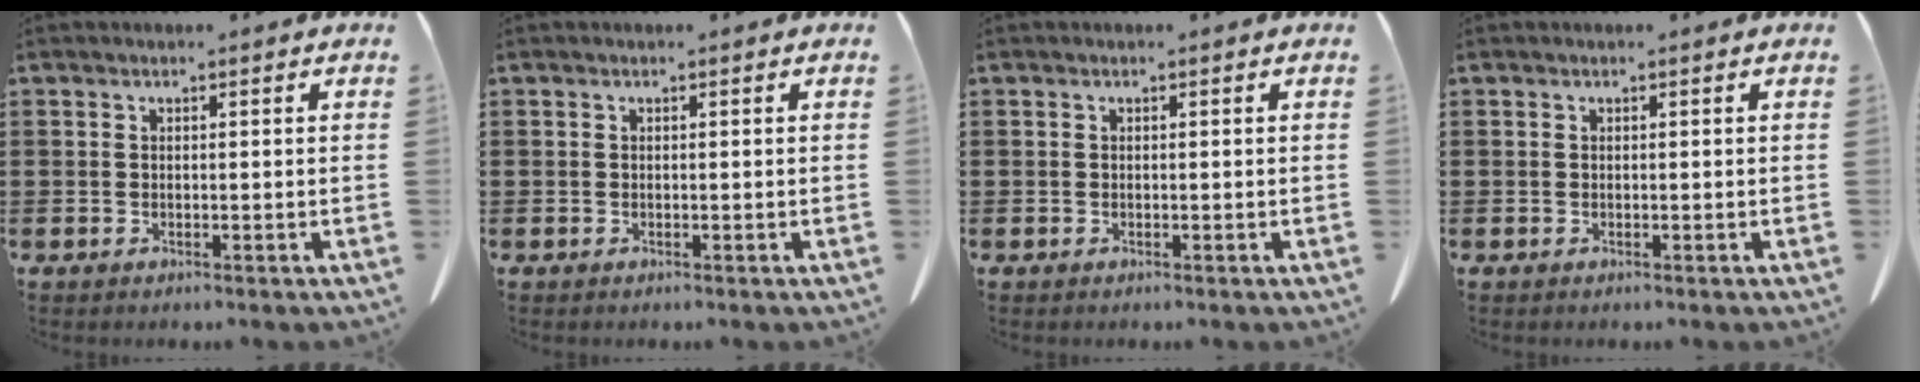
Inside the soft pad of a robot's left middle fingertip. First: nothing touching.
{"total": 0.0}
{"total": 0.0}
{"total": 0.0}